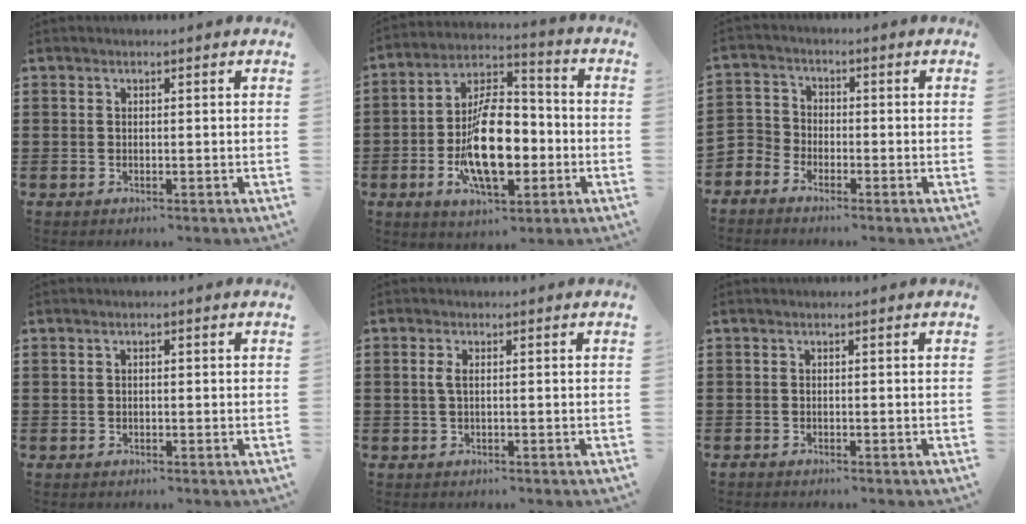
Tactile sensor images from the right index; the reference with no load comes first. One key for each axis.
{"total": 14.8, "fx": -3.6, "fy": 7.2, "fz": 12.4, "tx": -0.236, "ty": -0.003, "tz": -0.063}
{"total": 3.1, "fx": -2.8, "fy": 1.4, "fz": -0.1, "tx": -0.019, "ty": 0.002, "tz": -0.065}
{"total": 0.6, "fx": 0.0, "fy": 0.3, "fz": 0.5, "tx": -0.012, "ty": 0.000, "tz": 0.000}
{"total": 1.7, "fx": 0.2, "fy": 0.6, "fz": 1.6, "tx": -0.032, "ty": 0.004, "tz": 0.001}
{"total": 0.5, "fx": -0.5, "fy": 0.0, "fz": 0.0, "tx": -0.001, "ty": -0.001, "tz": -0.011}